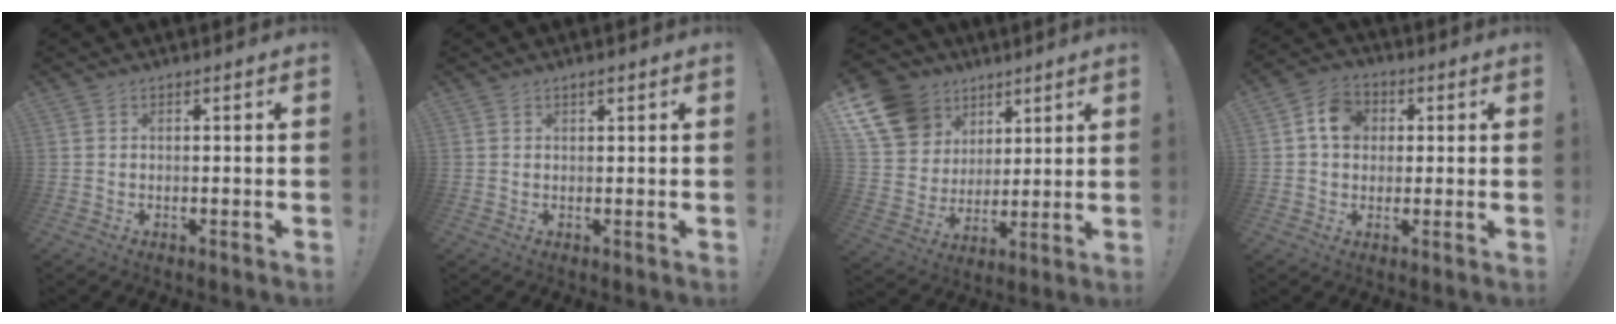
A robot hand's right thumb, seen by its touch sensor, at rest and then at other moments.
{"total": 1.2, "force": [0.8, 0.4, 0.8], "torque": [-0.009, -0.001, 0.014]}
{"total": 16.8, "force": [8.6, 13.1, 6.1], "torque": [-0.099, -0.048, 0.188]}
{"total": 8.7, "force": [2.0, 7.3, 4.4], "torque": [-0.065, 0.008, 0.041]}